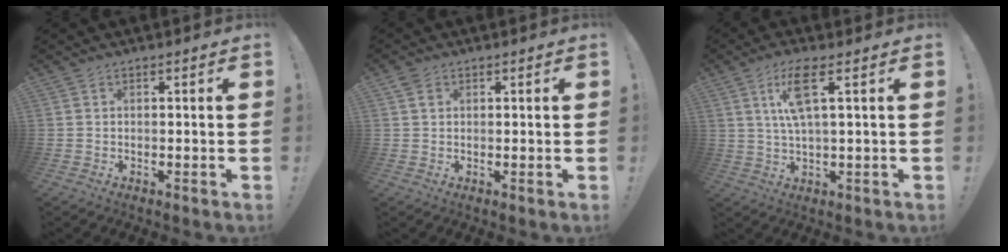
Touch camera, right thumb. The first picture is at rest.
{"total": 1.8, "force": [1.1, 1.1, 0.9], "torque": [-0.002, -0.005, 0.018]}
{"total": 8.8, "force": [3.2, 1.8, 8.0], "torque": [-0.153, 0.004, 0.056]}